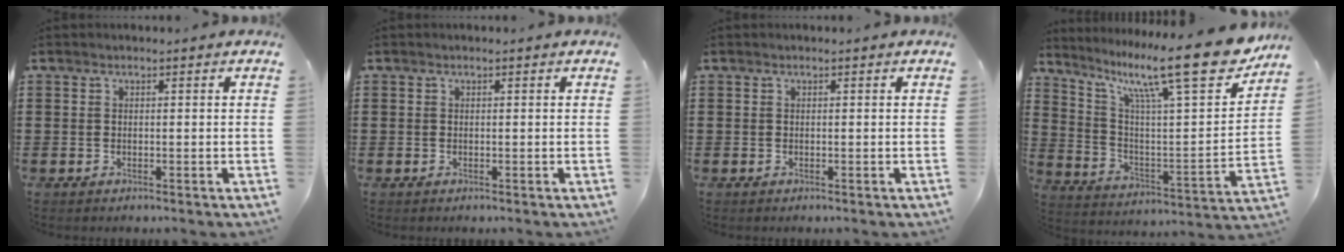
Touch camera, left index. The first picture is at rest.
{"total": 0.0}
{"total": 0.0}
{"total": 17.1, "force": [12.7, 2.3, 11.2], "torque": [-0.206, -0.086, 0.202]}